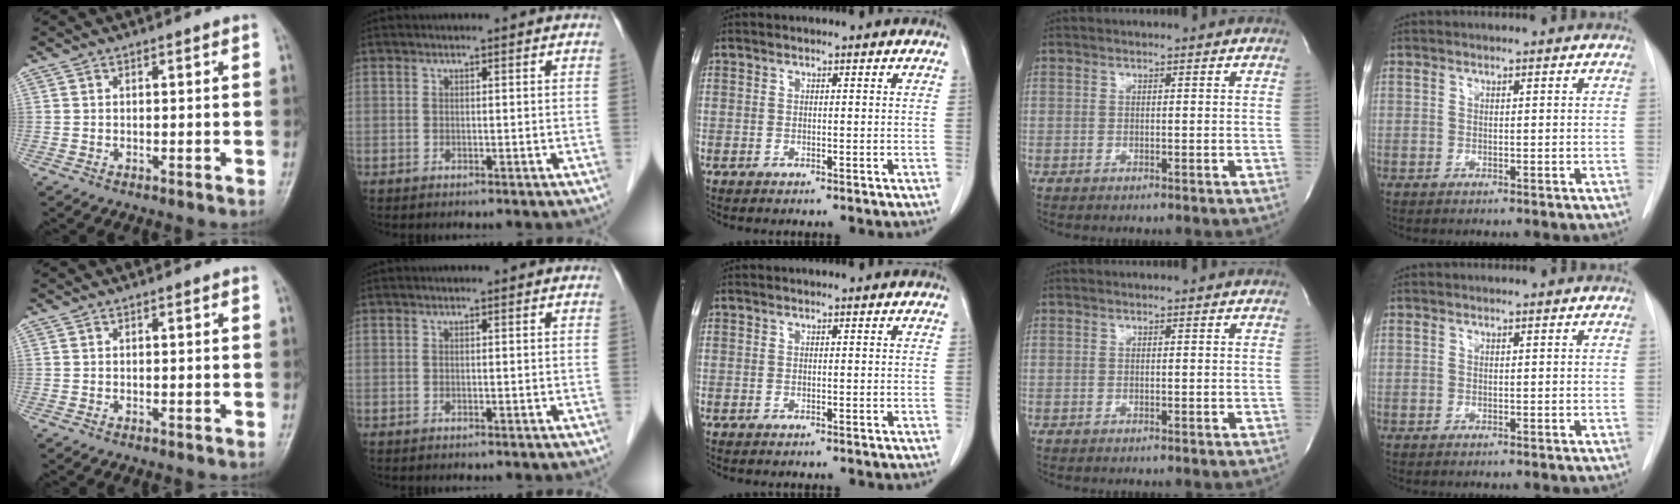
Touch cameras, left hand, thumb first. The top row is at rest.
{}